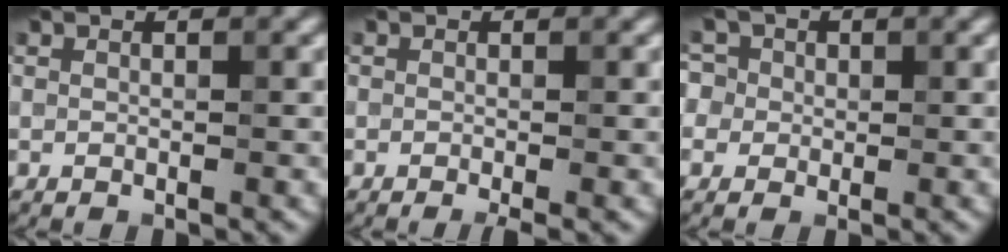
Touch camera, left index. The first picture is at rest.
{"total": 1.2, "force": [-0.5, 0.3, 1.1], "torque": [-0.011, -0.006, -0.009]}
{"total": 4.5, "force": [1.2, 4.2, 1.3], "torque": [-0.007, 0.043, -0.017]}